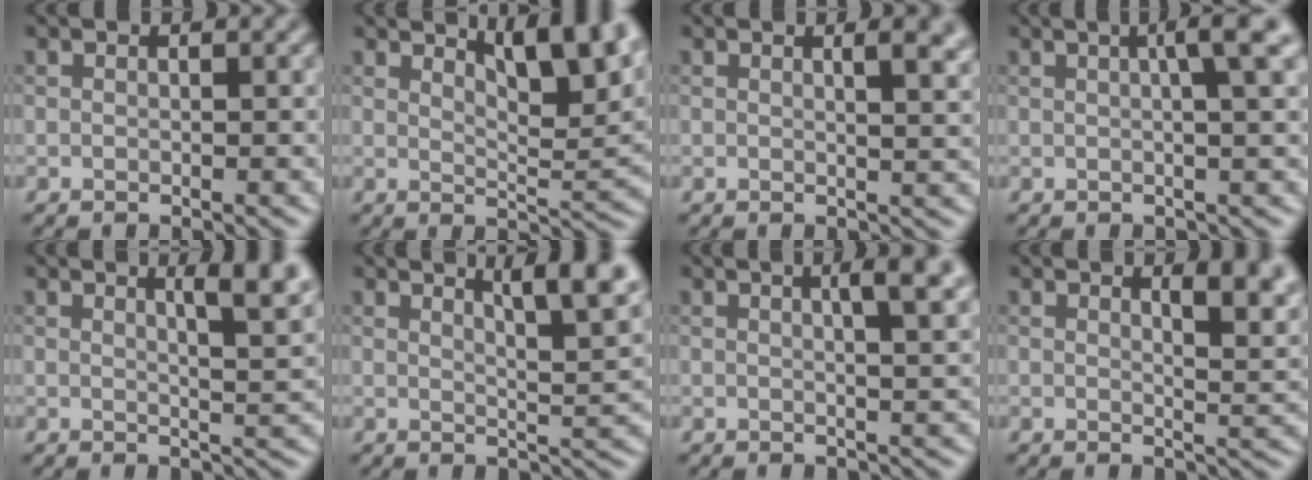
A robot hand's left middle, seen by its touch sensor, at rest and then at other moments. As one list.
[{"total": 7.2, "force": [4.2, 1.9, 5.4], "torque": [-0.069, 0.003, 0.070]}, {"total": 3.3, "force": [1.5, 1.2, 2.8], "torque": [-0.022, 0.003, 0.019]}, {"total": 4.6, "force": [1.2, 0.9, 4.4], "torque": [-0.054, 0.016, 0.015]}, {"total": 5.2, "force": [2.6, 1.3, 4.3], "torque": [-0.043, 0.005, 0.033]}, {"total": 6.5, "force": [3.8, 1.5, 5.0], "torque": [-0.051, 0.010, 0.053]}, {"total": 5.4, "force": [2.0, 1.7, 4.7], "torque": [-0.037, 0.020, 0.009]}, {"total": 5.3, "force": [2.7, 2.0, 4.1], "torque": [-0.031, 0.005, 0.032]}]